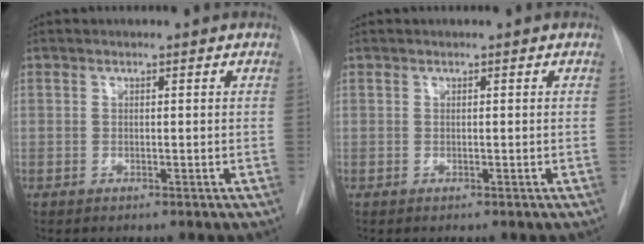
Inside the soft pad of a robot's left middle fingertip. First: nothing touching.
{"total": 0.0}